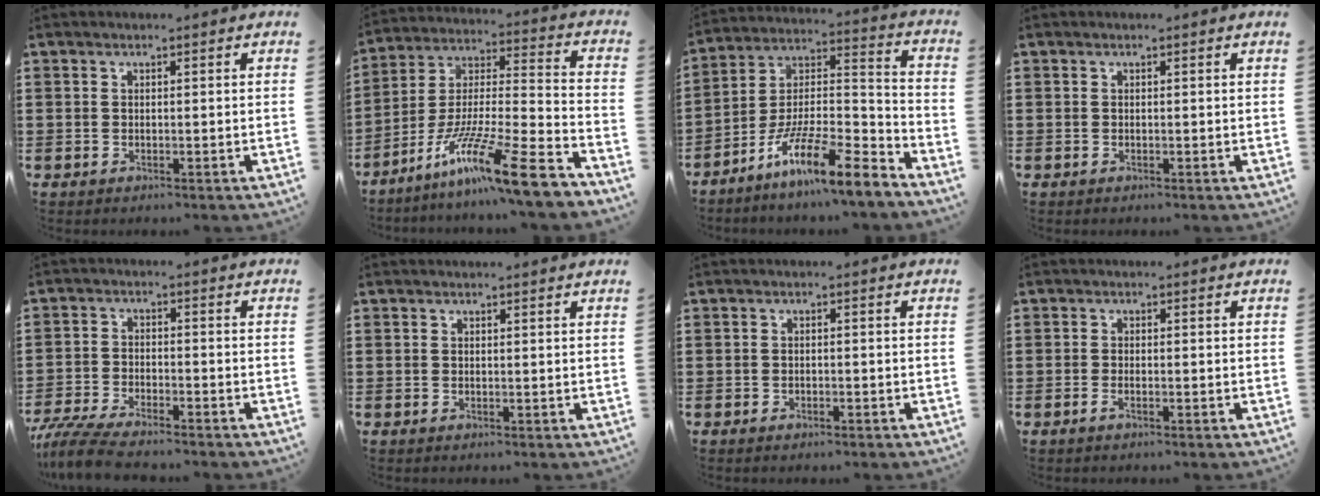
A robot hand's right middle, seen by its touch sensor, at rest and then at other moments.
{"total": 15.2, "force": [-11.1, 0.3, 10.4], "torque": [-0.179, 0.014, -0.205]}
{"total": 12.9, "force": [-9.8, 1.3, 8.2], "torque": [-0.157, 0.009, -0.192]}
{"total": 0.0}
{"total": 5.4, "force": [-4.9, 0.5, 2.1], "torque": [-0.062, -0.013, -0.101]}
{"total": 0.0}
{"total": 0.7, "force": [-0.6, 0.2, 0.3], "torque": [-0.009, -0.002, -0.010]}
{"total": 0.9, "force": [-0.5, 0.2, 0.8], "torque": [-0.016, -0.003, -0.008]}